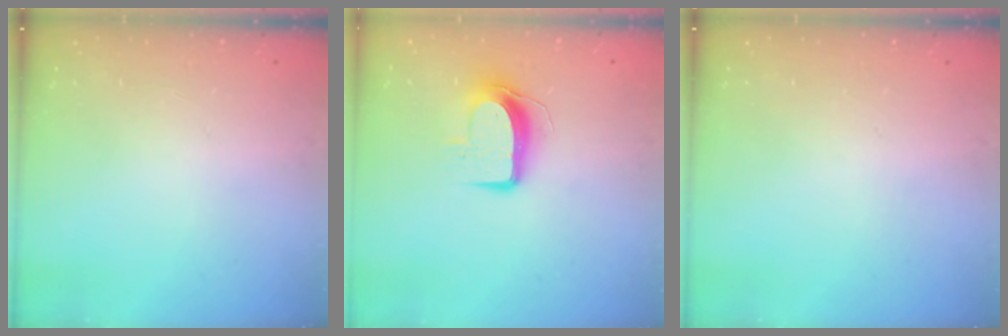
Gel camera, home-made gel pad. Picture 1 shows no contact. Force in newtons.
{"total": 10.0, "press": 10.0, "slide": 1.0}
{"total": 0.0}